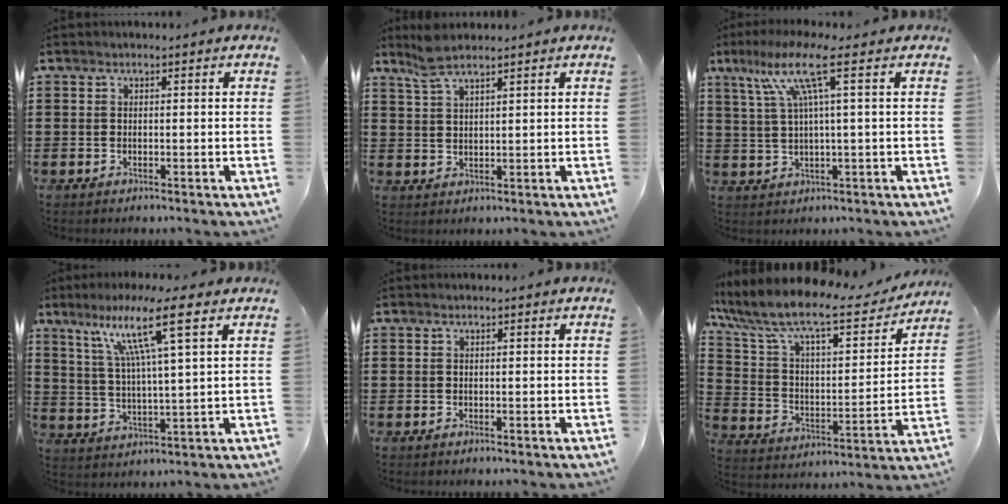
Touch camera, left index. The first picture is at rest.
{"total": 4.4, "force": [3.5, 0.7, 2.5], "torque": [-0.057, 0.001, 0.066]}
{"total": 8.9, "force": [3.3, 0.4, 8.3], "torque": [-0.180, 0.002, 0.049]}
{"total": 10.8, "force": [6.3, 0.5, 8.8], "torque": [-0.178, -0.009, 0.102]}
{"total": 0.0}
{"total": 10.5, "force": [8.6, 1.9, 5.7], "torque": [-0.146, -0.055, 0.143]}